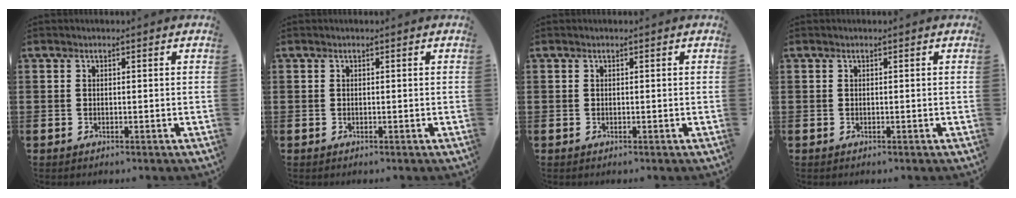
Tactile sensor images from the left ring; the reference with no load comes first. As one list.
[{"total": 0.0}, {"total": 0.0}, {"total": 0.0}]